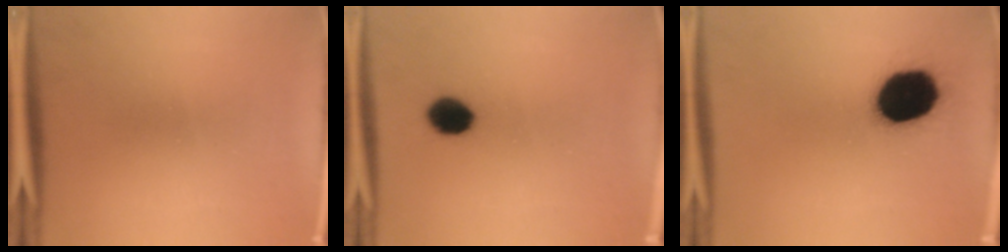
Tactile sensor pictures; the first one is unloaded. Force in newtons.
{"total": 6.2}
{"total": 19.4}